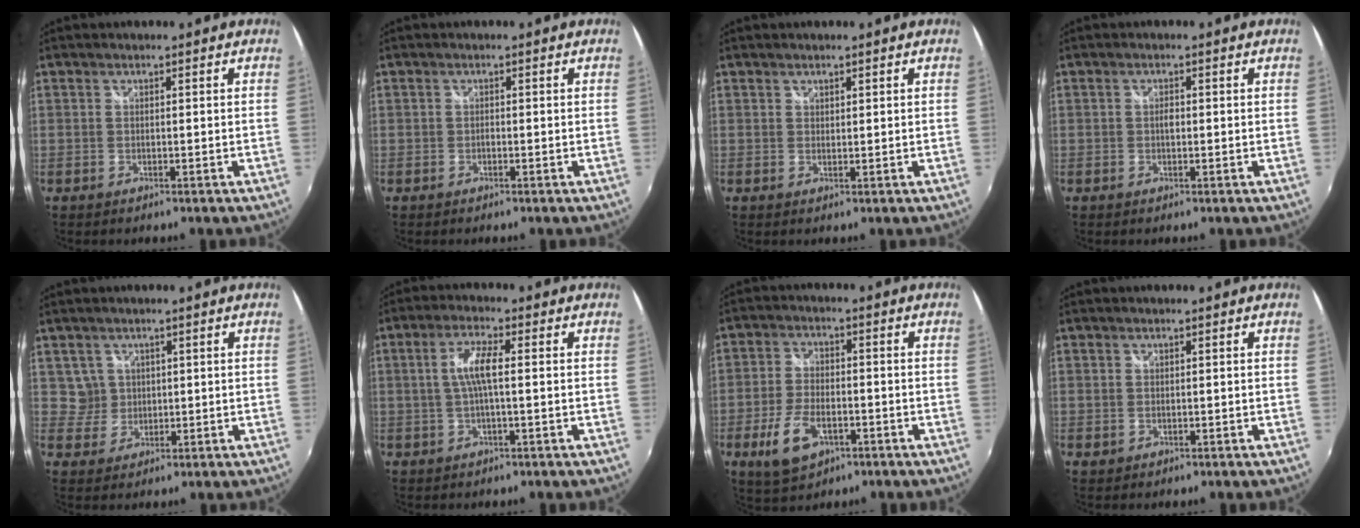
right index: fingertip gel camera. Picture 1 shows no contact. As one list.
[{"total": 0.5, "force": [-0.4, 0.4, 0.2], "torque": [-0.002, -0.001, -0.009]}, {"total": 0.8, "force": [0.6, 0.4, 0.0], "torque": [0.001, 0.001, 0.011]}, {"total": 1.1, "force": [-0.1, 0.6, 0.9], "torque": [-0.016, 0.002, -0.004]}, {"total": 3.3, "force": [1.1, 3.1, -0.1], "torque": [0.013, 0.010, 0.017]}, {"total": 5.2, "force": [0.1, 0.7, 5.1], "torque": [-0.100, 0.005, 0.004]}, {"total": 9.2, "force": [-4.0, 5.0, 6.6], "torque": [-0.145, -0.003, -0.066]}, {"total": 0.8, "force": [0.1, 0.7, 0.2], "torque": [0.001, 0.000, 0.001]}]